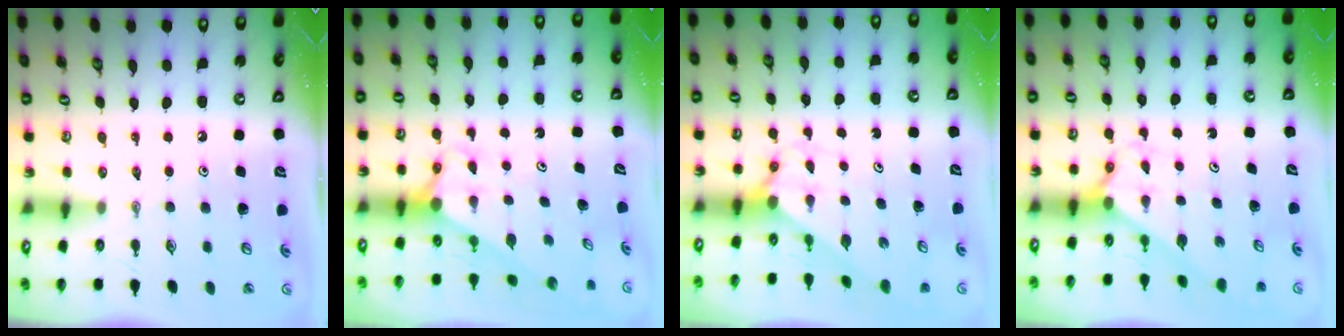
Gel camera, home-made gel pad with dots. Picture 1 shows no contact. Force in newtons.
{"total": 2.8, "press": 2.8, "slide": 0.0}
{"total": 2.0, "press": 2.0, "slide": 0.2}
{"total": 2.1, "press": 2.1, "slide": 0.2}